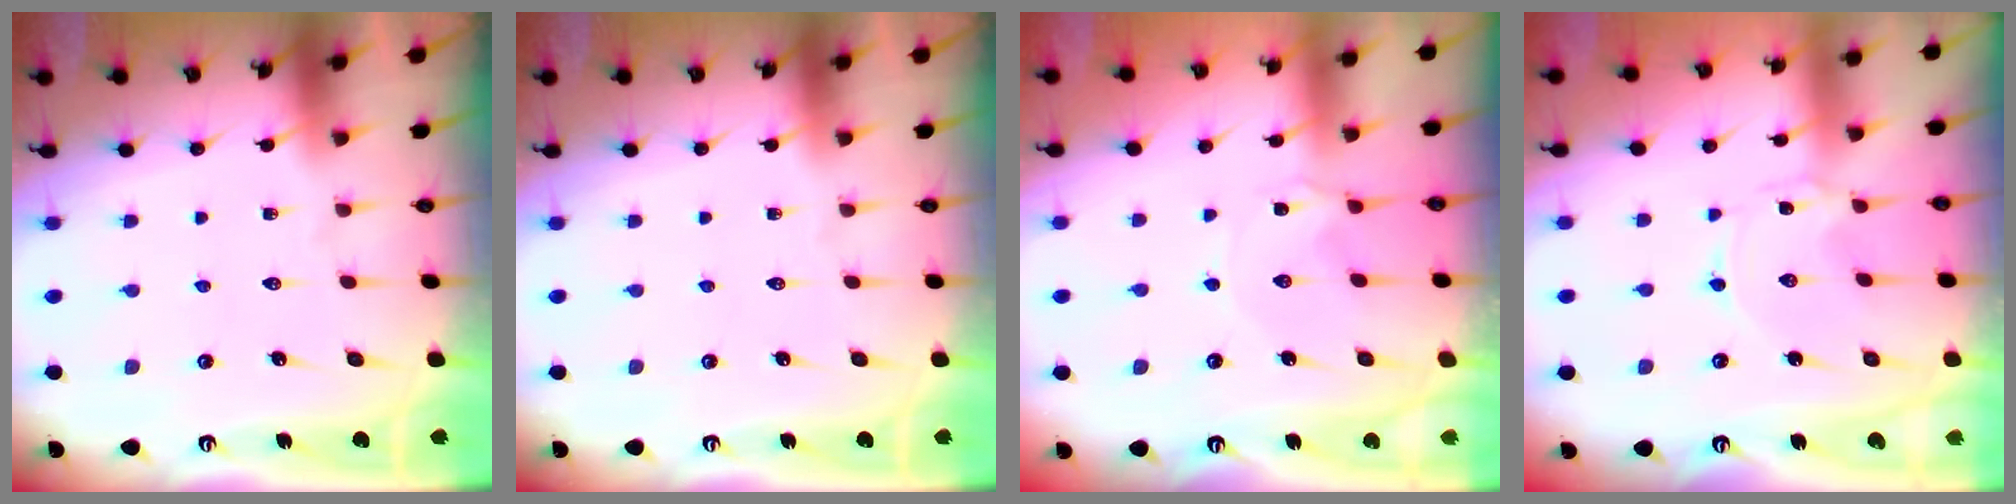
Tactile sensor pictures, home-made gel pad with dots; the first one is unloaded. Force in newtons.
{"total": 0.0}
{"total": 1.1, "press": 1.0, "slide": 0.3}
{"total": 0.0}